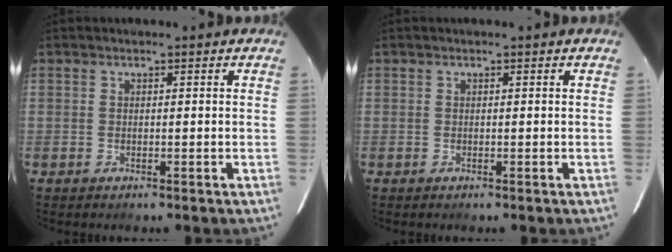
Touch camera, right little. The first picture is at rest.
{"total": 0.0}